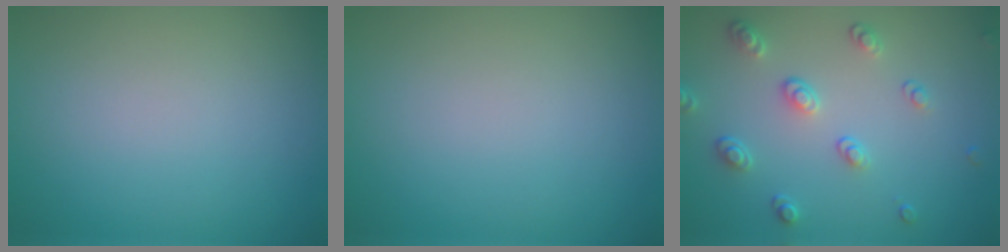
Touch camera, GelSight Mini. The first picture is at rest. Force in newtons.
{"total": 0.0}
{"total": 2.8, "press": 2.5, "slide": 1.1}